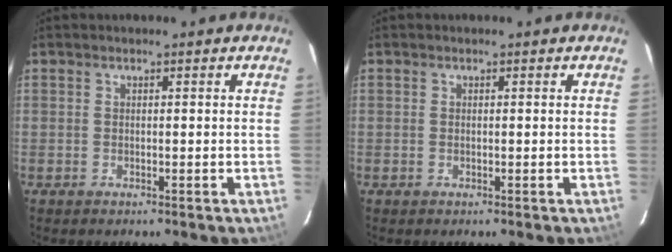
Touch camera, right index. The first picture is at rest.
{"total": 0.0}